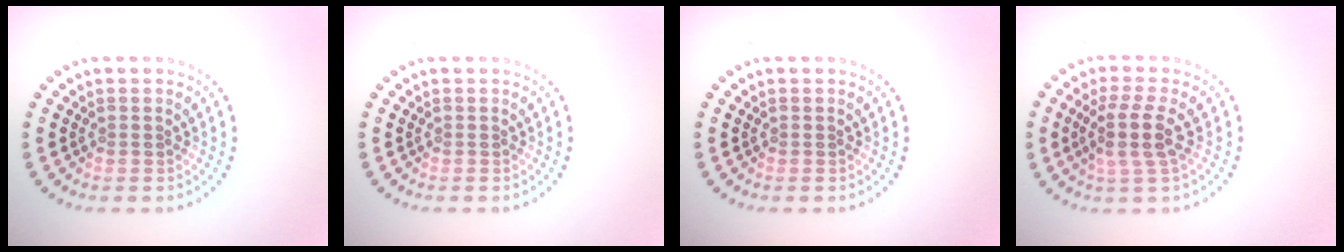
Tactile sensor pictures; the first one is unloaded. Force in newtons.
{"total": 0.0}
{"total": 0.0}
{"total": 3.3, "press": 2.7, "slide": 1.9}